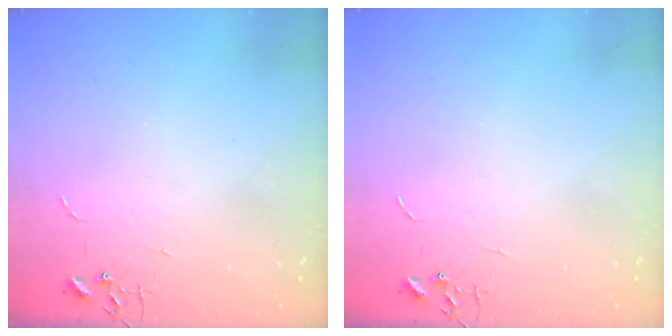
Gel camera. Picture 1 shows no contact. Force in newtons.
{"total": 0.0}